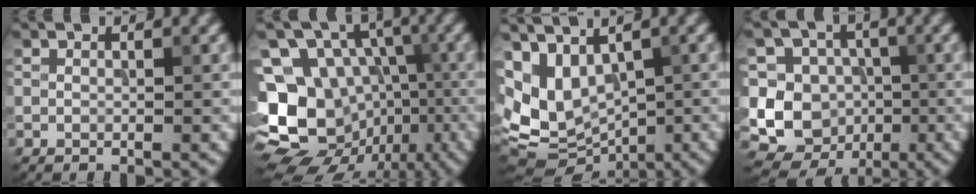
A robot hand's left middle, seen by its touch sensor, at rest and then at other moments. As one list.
[{"total": 16.5, "force": [-3.4, 14.6, 6.8], "torque": [-0.164, 0.006, -0.050]}, {"total": 8.5, "force": [0.5, 6.1, 6.0], "torque": [-0.107, 0.015, 0.056]}, {"total": 12.2, "force": [-1.2, 11.6, 3.4], "torque": [-0.086, 0.027, -0.038]}]